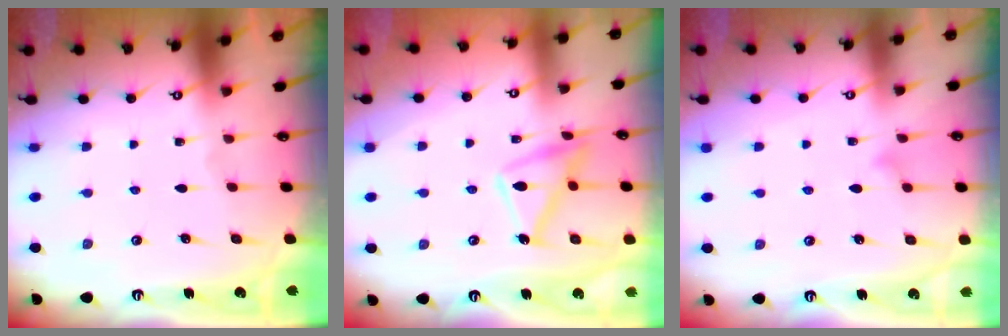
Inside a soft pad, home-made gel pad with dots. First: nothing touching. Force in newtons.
{"total": 13.7, "press": 13.6, "slide": 1.1}
{"total": 8.4, "press": 8.4, "slide": 0.5}